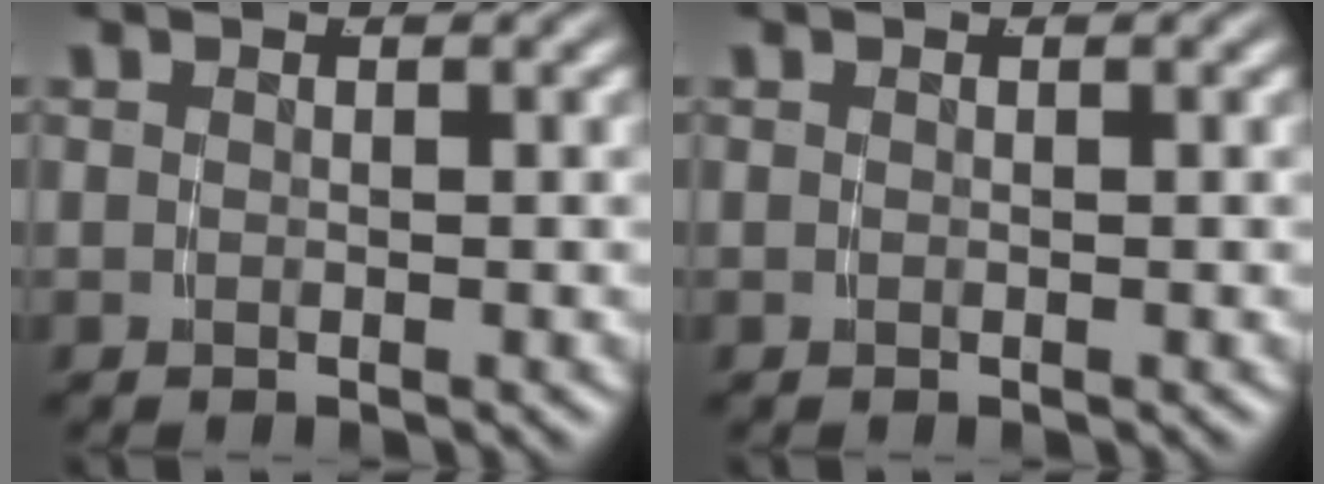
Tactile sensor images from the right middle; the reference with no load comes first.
{"total": 0.0}